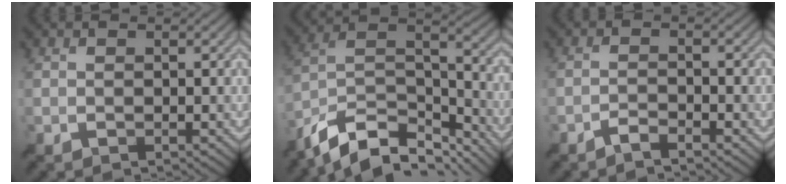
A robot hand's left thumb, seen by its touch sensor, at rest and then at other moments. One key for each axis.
{"total": 13.2, "fx": -9.6, "fy": 5.7, "fz": 7.0, "tx": -0.169, "ty": -0.003, "tz": -0.167}
{"total": 1.7, "fx": -1.4, "fy": 0.2, "fz": 1.0, "tx": -0.021, "ty": 0.005, "tz": -0.032}